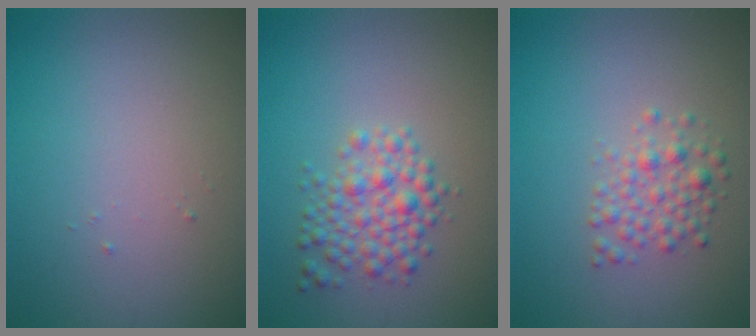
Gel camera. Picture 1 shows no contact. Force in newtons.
{"total": 3.3, "press": 3.3, "slide": 0.1}
{"total": 2.2, "press": 2.2, "slide": 0.0}